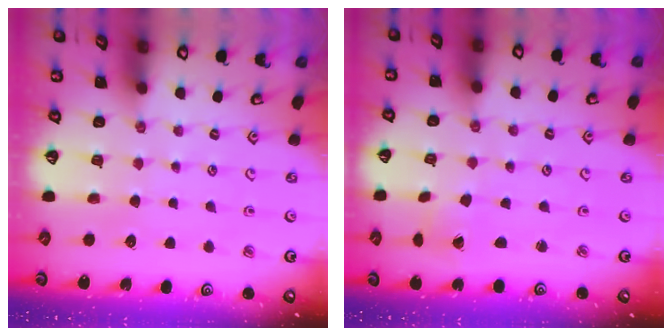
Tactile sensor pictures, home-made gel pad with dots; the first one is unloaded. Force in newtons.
{"total": 0.7, "press": 0.7, "slide": 0.1}